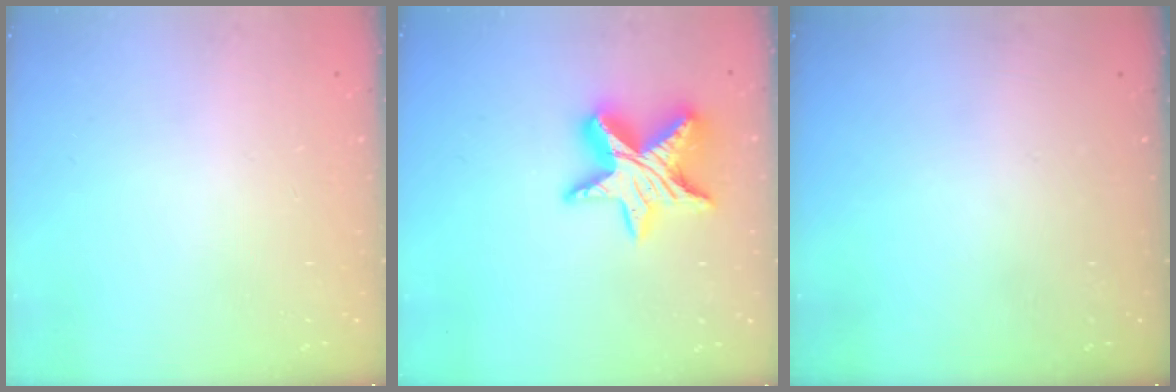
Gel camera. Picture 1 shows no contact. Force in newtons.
{"total": 16.4, "press": 16.3, "slide": 1.2}
{"total": 0.0}